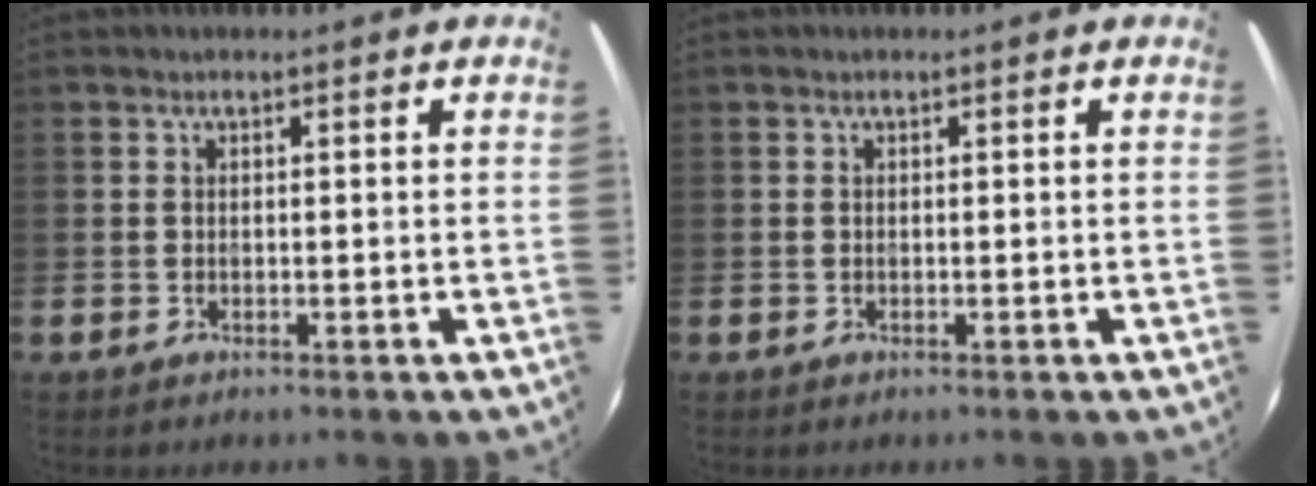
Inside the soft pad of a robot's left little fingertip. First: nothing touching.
{"total": 0.0}